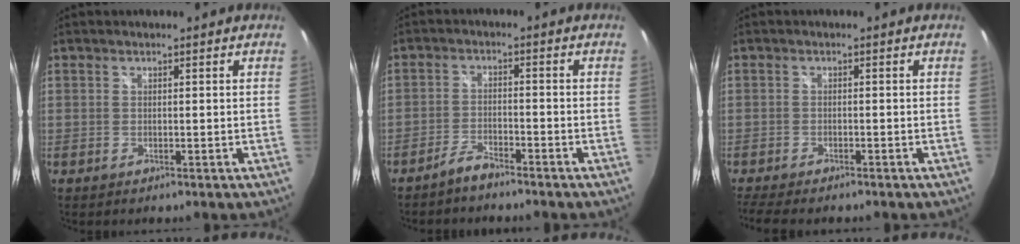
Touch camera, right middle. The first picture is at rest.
{"total": 3.4, "force": [-3.1, 0.6, 1.2], "torque": [-0.043, 0.002, -0.060]}
{"total": 6.6, "force": [-5.6, 1.0, 3.3], "torque": [-0.079, -0.028, -0.095]}